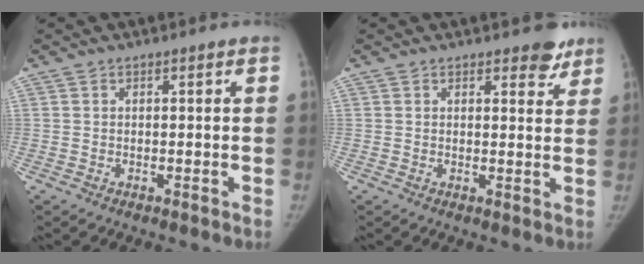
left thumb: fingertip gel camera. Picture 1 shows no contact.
{"total": 3.8, "force": [2.9, 1.8, 1.7], "torque": [0.009, -0.016, 0.034]}